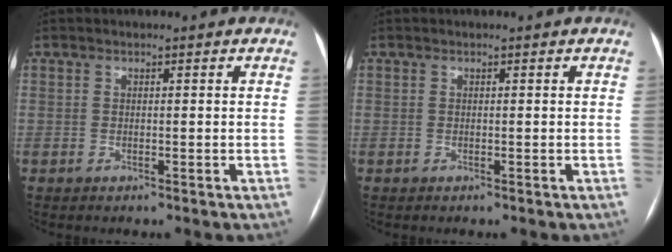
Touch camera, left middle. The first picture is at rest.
{"total": 0.0}